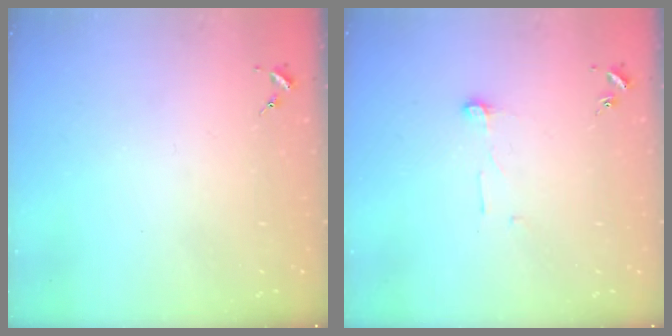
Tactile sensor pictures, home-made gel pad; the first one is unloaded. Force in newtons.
{"total": 5.4, "press": 5.4, "slide": 0.4}